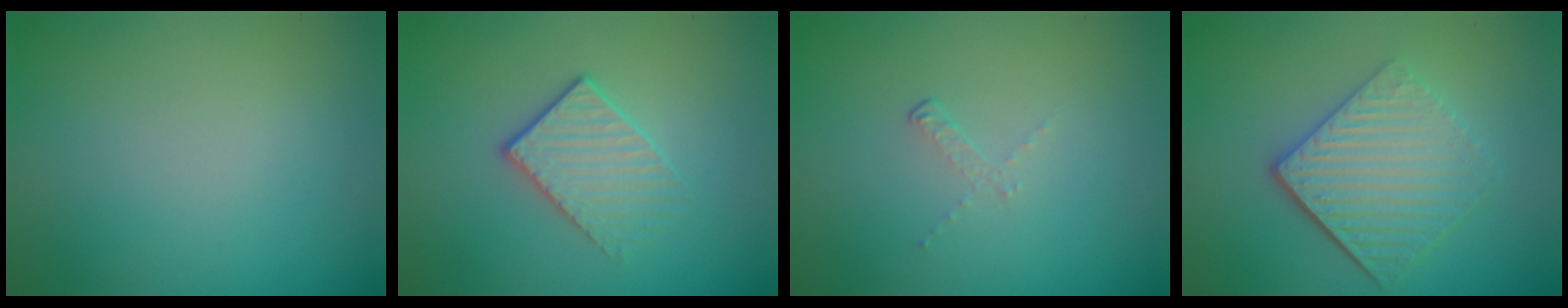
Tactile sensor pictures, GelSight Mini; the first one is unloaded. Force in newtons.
{"total": 2.2, "press": 1.9, "slide": 1.2}
{"total": 0.8, "press": 0.3, "slide": 0.7}
{"total": 5.7, "press": 4.0, "slide": 4.0}